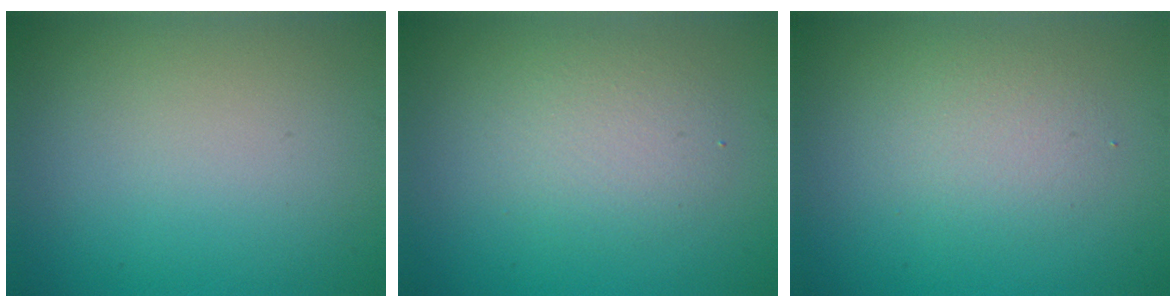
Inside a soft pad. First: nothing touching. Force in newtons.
{"total": 2.9, "press": 2.8, "slide": 0.3}
{"total": 2.5, "press": 2.5, "slide": 0.2}